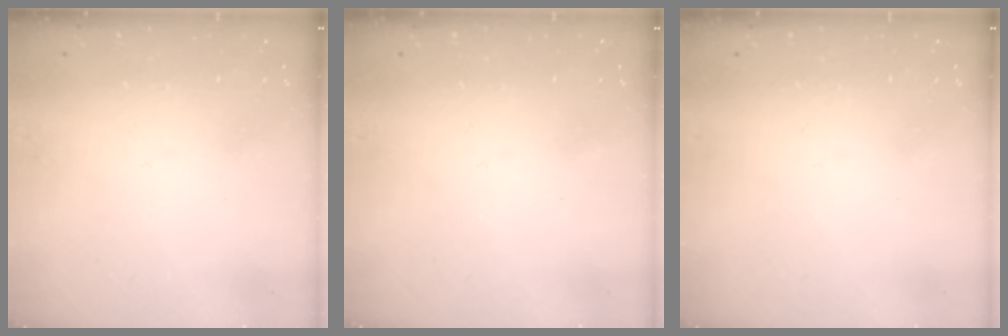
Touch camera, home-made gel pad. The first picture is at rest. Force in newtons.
{"total": 0.0}
{"total": 0.0}